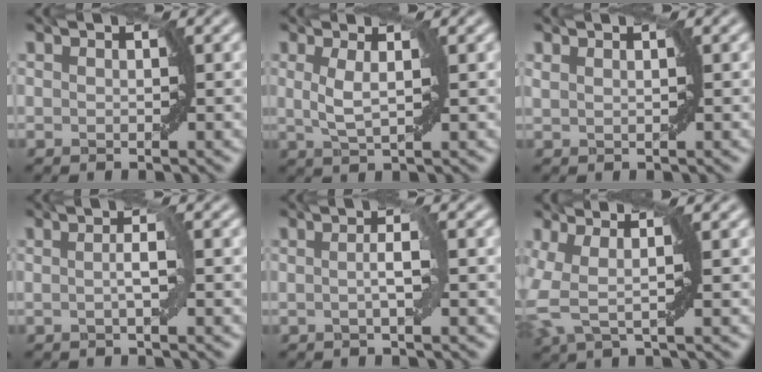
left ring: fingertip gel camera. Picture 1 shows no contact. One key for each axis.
{"total": 2.3, "fx": 0.5, "fy": 0.5, "fz": 2.2, "tx": -0.044, "ty": -0.003, "tz": 0.013}
{"total": 0.7, "fx": 0.6, "fy": 0.1, "fz": 0.4, "tx": -0.008, "ty": 0.003, "tz": 0.011}
{"total": 1.8, "fx": -0.1, "fy": 0.1, "fz": 1.8, "tx": -0.031, "ty": 0.003, "tz": -0.002}
{"total": 2.1, "fx": -0.1, "fy": 0.2, "fz": 2.1, "tx": -0.035, "ty": 0.003, "tz": -0.003}
{"total": 3.6, "fx": 0.4, "fy": 0.9, "fz": 3.4, "tx": -0.087, "ty": 0.002, "tz": 0.005}